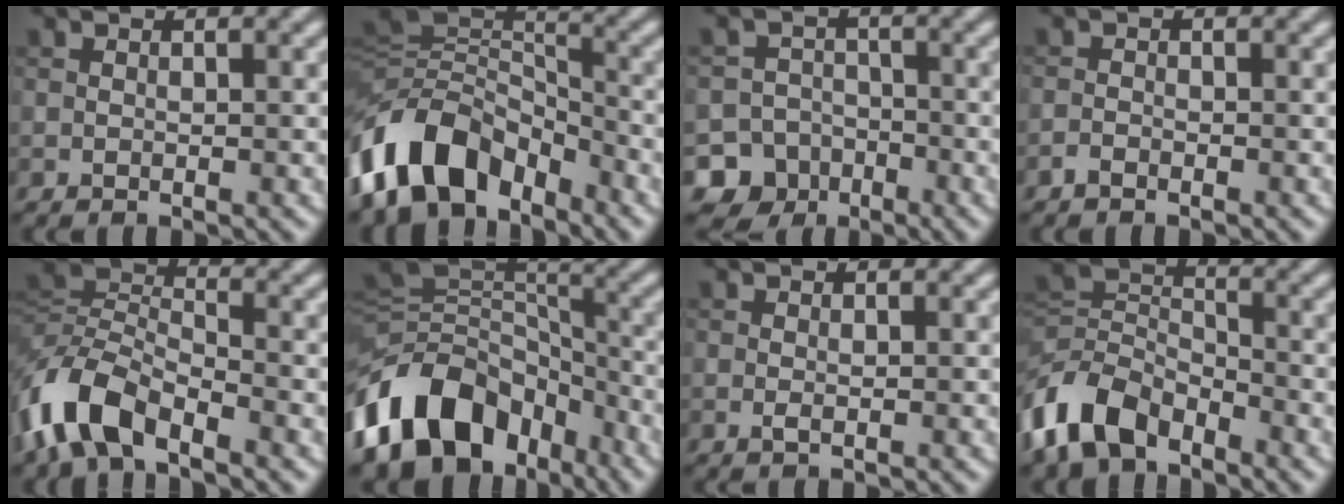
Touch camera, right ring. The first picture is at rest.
{"total": 10.4, "force": [-5.8, 6.3, 5.9], "torque": [-0.103, 0.008, -0.121]}
{"total": 8.3, "force": [-5.3, 6.4, 1.0], "torque": [-0.005, -0.025, -0.105]}
{"total": 0.8, "force": [-0.7, 0.3, 0.3], "torque": [-0.005, 0.000, -0.016]}
{"total": 7.2, "force": [-4.3, 3.6, 4.5], "torque": [-0.091, 0.000, -0.101]}
{"total": 13.0, "force": [-6.6, 8.6, 7.2], "torque": [-0.141, 0.015, -0.127]}
{"total": 0.5, "force": [0.0, 0.2, 0.5], "torque": [-0.012, -0.002, 0.000]}
{"total": 7.1, "force": [-4.7, 4.0, 3.6], "torque": [-0.079, -0.002, -0.106]}